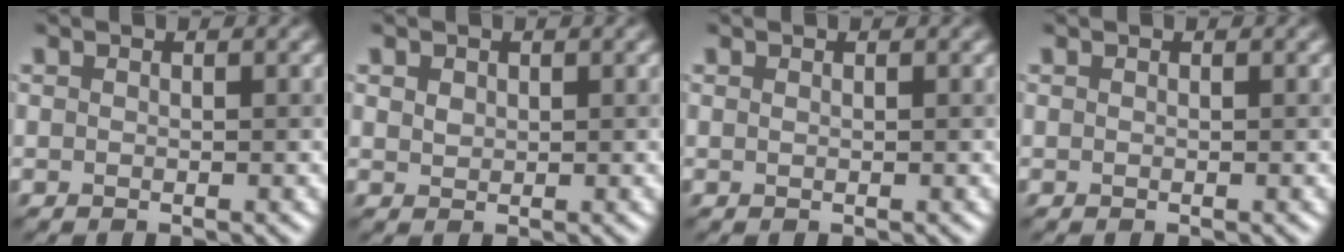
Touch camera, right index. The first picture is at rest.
{"total": 0.8, "force": [0.4, 0.6, 0.2], "torque": [-0.004, 0.007, 0.012]}
{"total": 0.0}
{"total": 0.0}